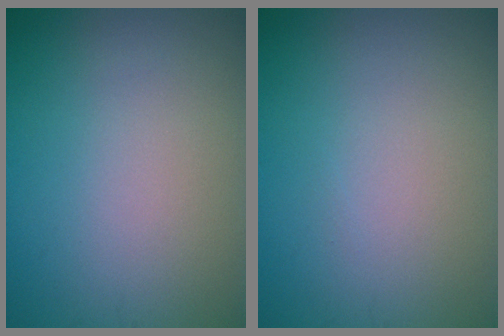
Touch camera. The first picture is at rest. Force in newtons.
{"total": 0.0}